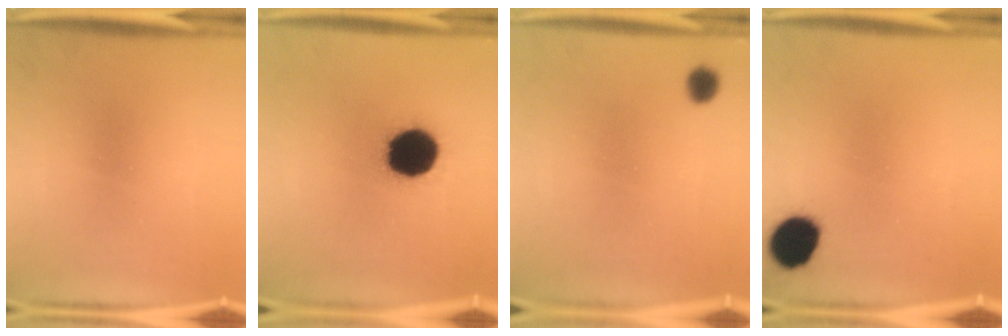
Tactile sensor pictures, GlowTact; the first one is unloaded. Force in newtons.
{"total": 18.7}
{"total": 2.2}
{"total": 9.8}